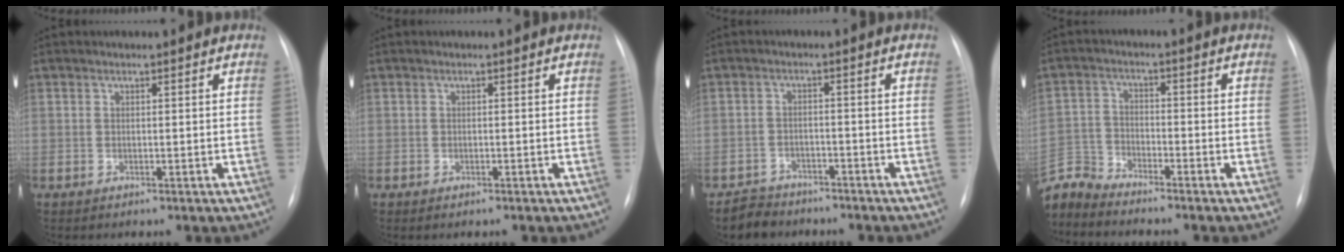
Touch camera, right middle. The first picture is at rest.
{"total": 0.6, "force": [-0.5, 0.2, 0.3], "torque": [-0.009, -0.002, -0.005]}
{"total": 3.6, "force": [-3.2, 1.4, -0.9], "torque": [0.013, -0.003, -0.058]}
{"total": 6.7, "force": [-6.7, 0.2, -0.2], "torque": [-0.002, 0.007, -0.134]}